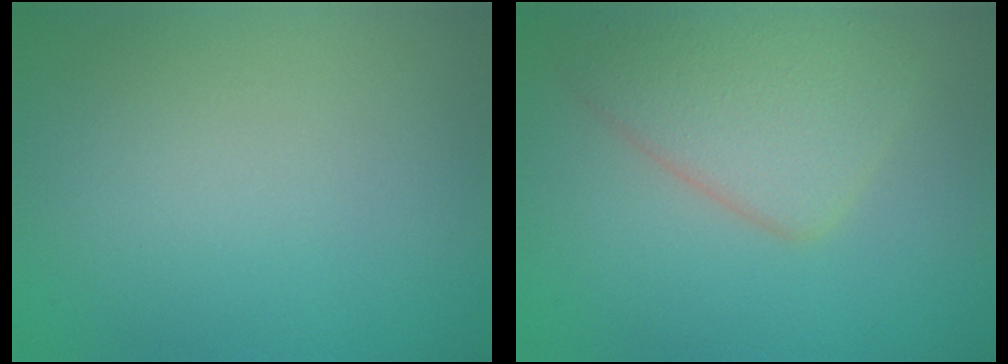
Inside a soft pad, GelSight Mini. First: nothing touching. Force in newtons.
{"total": 4.9, "press": 4.9, "slide": 0.2}